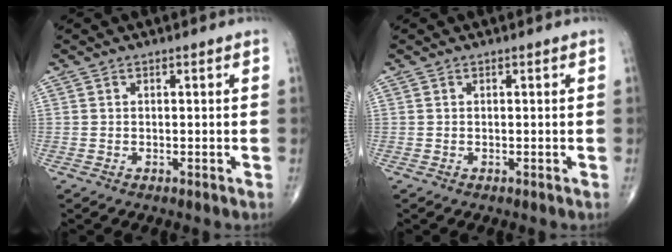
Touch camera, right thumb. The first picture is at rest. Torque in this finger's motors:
{"motor_torque": [0.16, -0.10, 0.14, 0.07, 0.03]}